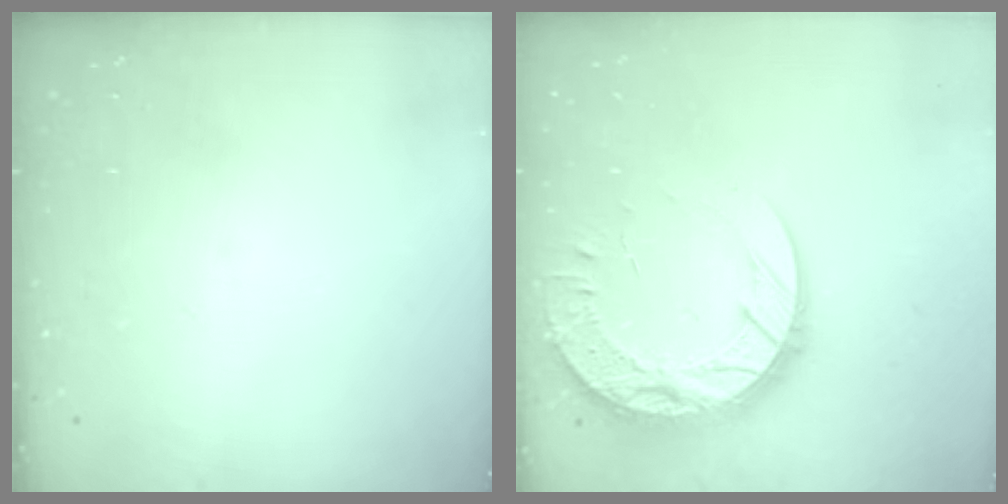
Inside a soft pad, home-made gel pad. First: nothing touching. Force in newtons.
{"total": 18.6, "press": 18.5, "slide": 1.6}